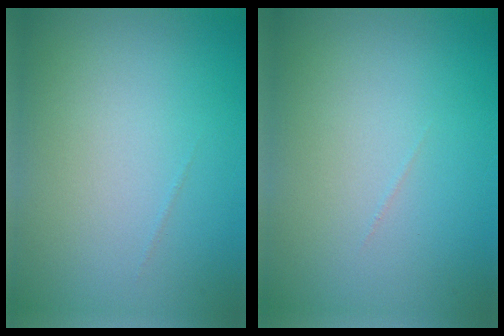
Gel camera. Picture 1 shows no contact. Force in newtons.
{"total": 0.0}